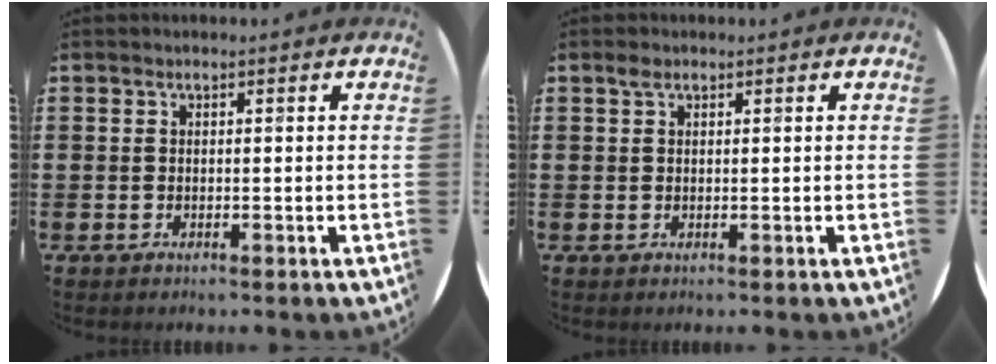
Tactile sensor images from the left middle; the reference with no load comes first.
{"total": 0.9, "force": [0.5, 0.5, 0.5], "torque": [-0.003, 0.001, 0.007]}